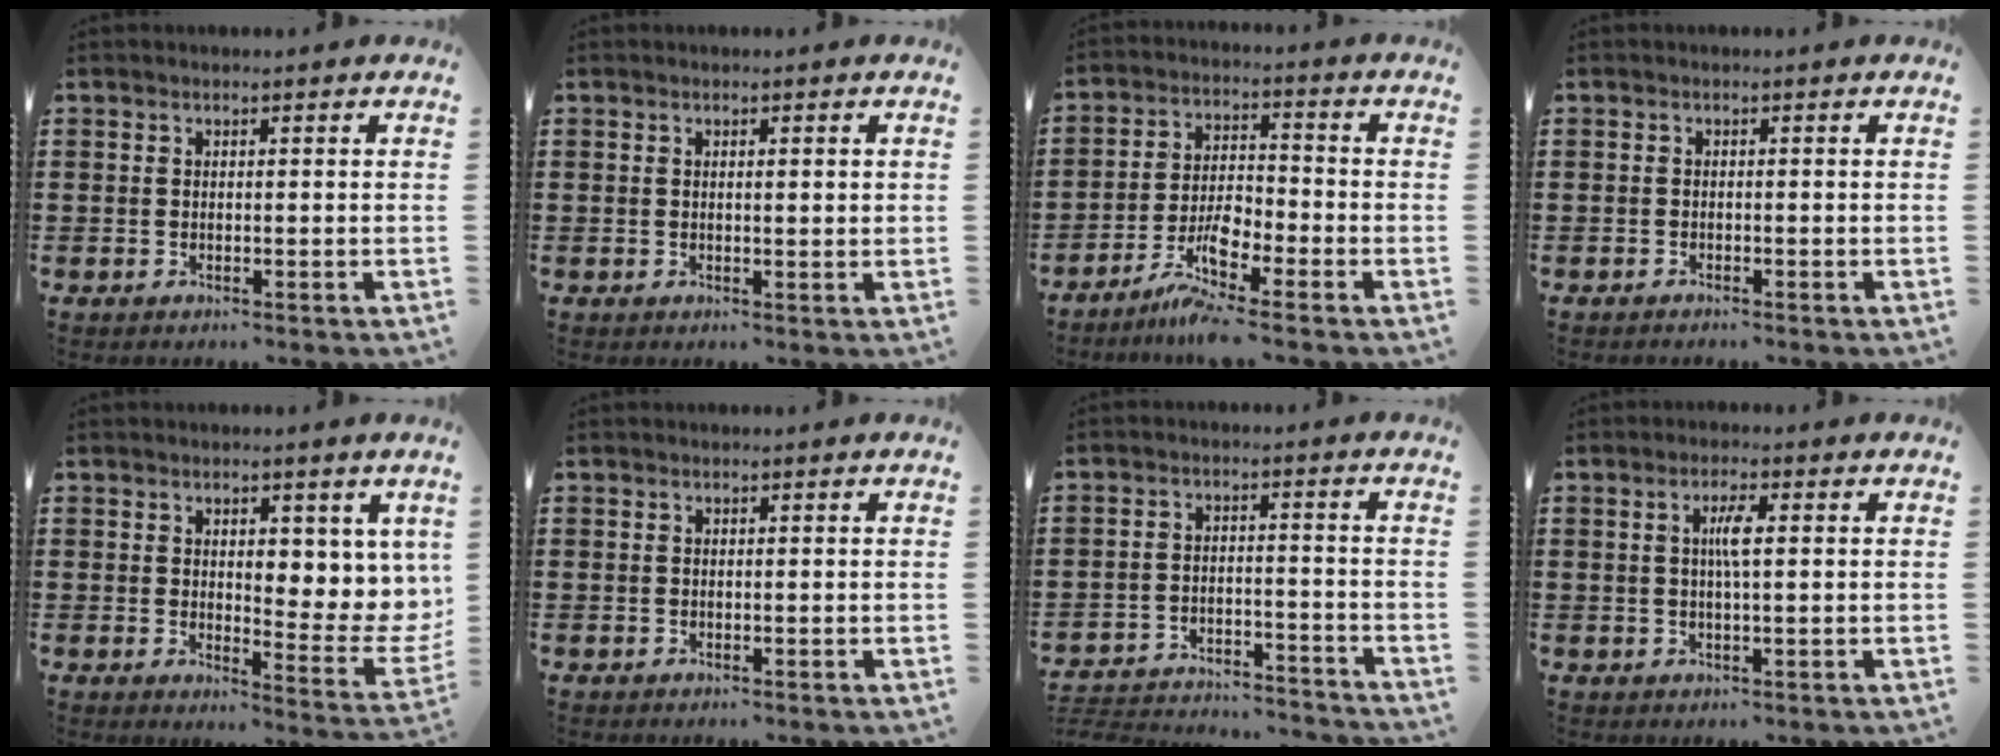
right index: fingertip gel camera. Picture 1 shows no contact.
{"total": 0.7, "force": [0.1, 0.0, 0.7], "torque": [-0.012, -0.001, 0.002]}
{"total": 6.5, "force": [-4.3, 1.8, 4.5], "torque": [-0.111, -0.007, -0.089]}
{"total": 0.6, "force": [-0.6, 0.0, 0.0], "torque": [-0.002, -0.002, -0.013]}
{"total": 4.7, "force": [2.8, 2.7, 2.7], "torque": [-0.035, -0.021, 0.044]}
{"total": 0.0}
{"total": 4.1, "force": [-4.0, 0.2, 0.7], "torque": [-0.025, -0.003, -0.086]}
{"total": 3.2, "force": [0.4, 0.6, 3.1], "torque": [-0.062, 0.000, 0.005]}